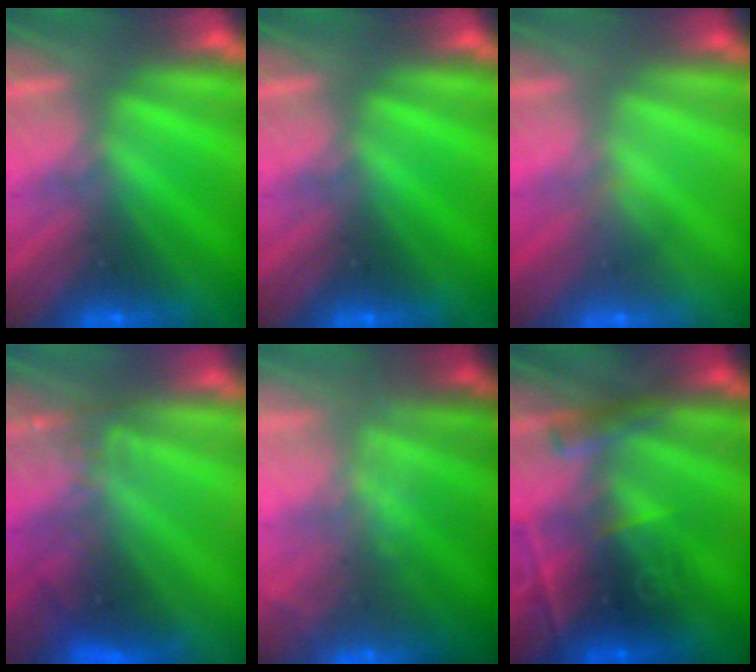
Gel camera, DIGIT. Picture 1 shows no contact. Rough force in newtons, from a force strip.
{"total": 0.0}
{"total": 2.8}
{"total": 3.2}
{"total": 7.7}
{"total": 2.9}